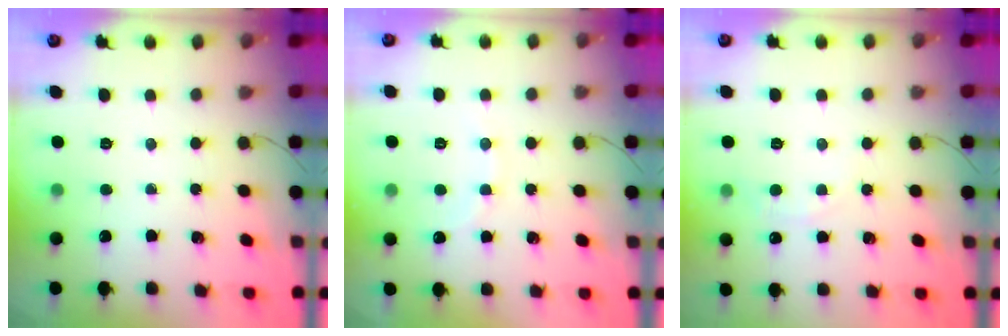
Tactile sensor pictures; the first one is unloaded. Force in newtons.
{"total": 5.6, "press": 5.4, "slide": 1.5}
{"total": 3.6, "press": 3.4, "slide": 1.2}